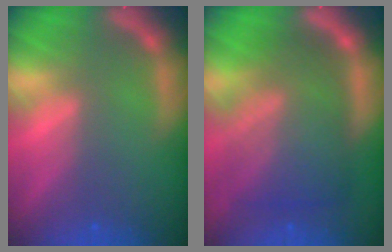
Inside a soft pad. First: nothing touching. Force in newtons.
{"total": 10.0}